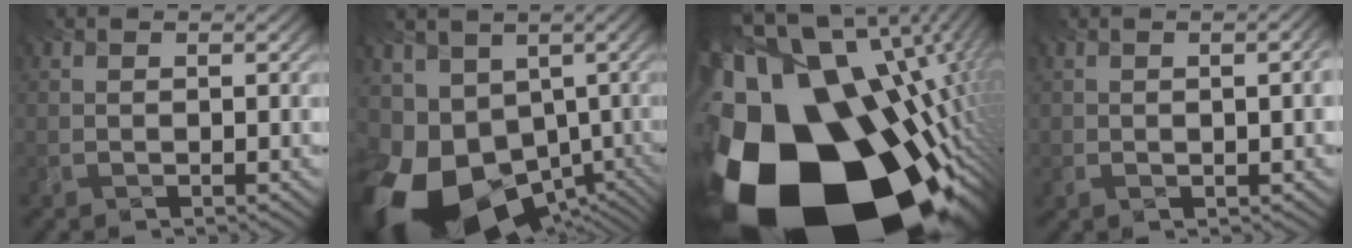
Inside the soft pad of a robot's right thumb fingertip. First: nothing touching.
{"total": 16.0, "force": [-6.5, 11.0, 9.7], "torque": [-0.257, -0.041, -0.084]}
{"total": 23.5, "force": [-11.1, 14.3, 15.1], "torque": [-0.270, -0.066, -0.146]}
{"total": 3.9, "force": [0.6, 1.2, 3.7], "torque": [-0.037, 0.019, -0.006]}